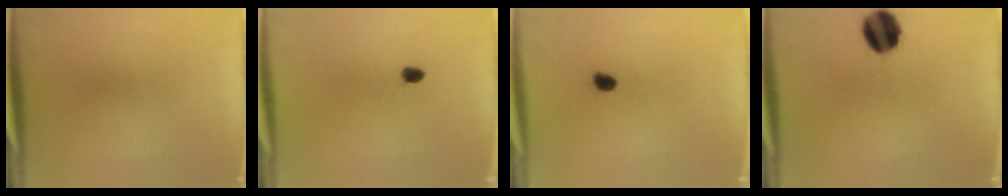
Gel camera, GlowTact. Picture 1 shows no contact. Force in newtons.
{"total": 1.5}
{"total": 3.0}
{"total": 11.0}